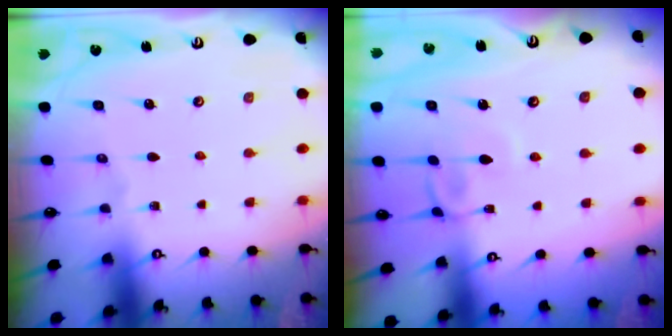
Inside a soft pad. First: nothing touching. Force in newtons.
{"total": 3.8, "press": 3.8, "slide": 0.1}